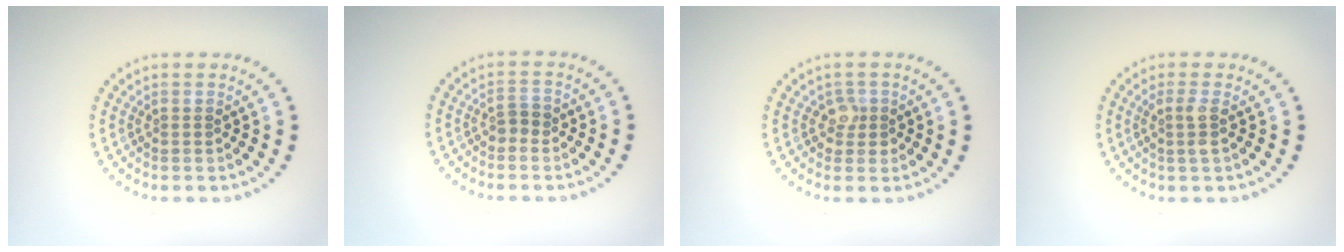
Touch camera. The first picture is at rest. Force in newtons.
{"total": 1.2, "press": 1.1, "slide": 0.4}
{"total": 1.6, "press": 1.4, "slide": 0.9}
{"total": 1.5, "press": 1.2, "slide": 0.9}